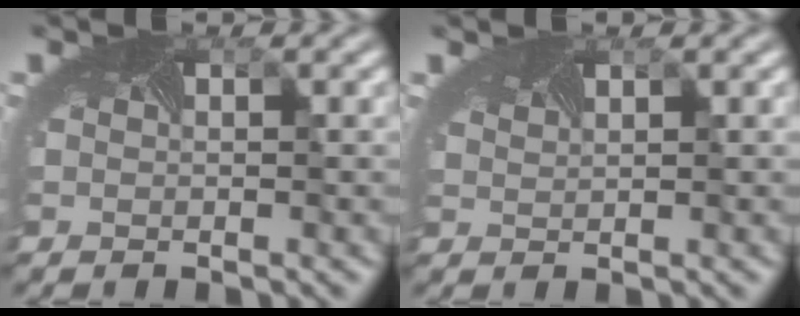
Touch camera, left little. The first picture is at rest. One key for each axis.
{"total": 2.1, "fx": 1.8, "fy": 0.5, "fz": 0.9, "tx": -0.021, "ty": 0.011, "tz": 0.024}